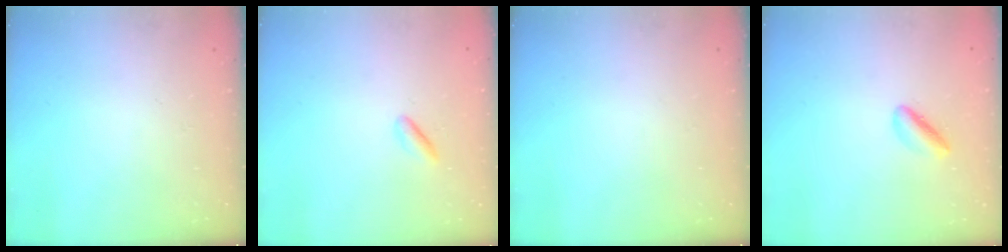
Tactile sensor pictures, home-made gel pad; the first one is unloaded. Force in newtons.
{"total": 1.1, "press": 0.9, "slide": 0.7}
{"total": 0.0}
{"total": 2.8, "press": 2.8, "slide": 0.5}